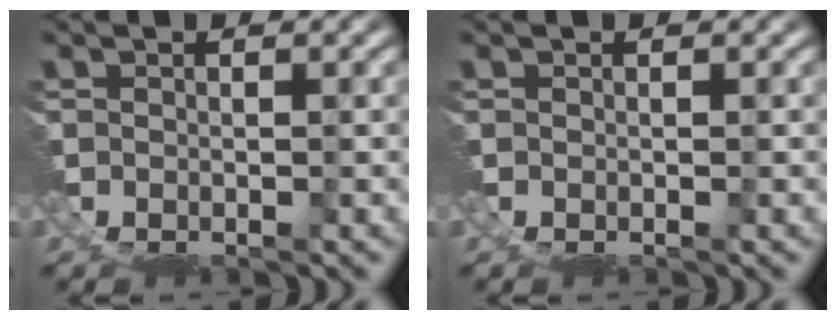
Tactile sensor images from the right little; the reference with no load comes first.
{"total": 0.0}